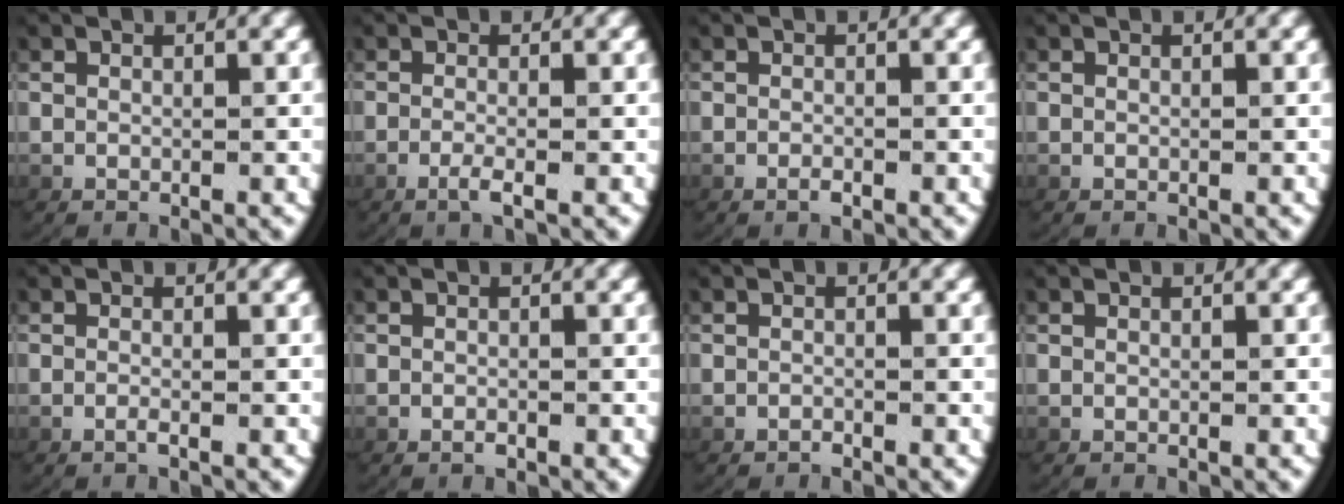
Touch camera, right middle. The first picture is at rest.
{"total": 1.7, "force": [-1.0, 0.4, 1.3], "torque": [-0.041, -0.006, -0.016]}
{"total": 0.9, "force": [-0.7, 0.3, 0.5], "torque": [-0.014, -0.001, -0.012]}
{"total": 0.0}
{"total": 1.0, "force": [-0.8, 0.3, 0.5], "torque": [-0.018, -0.001, -0.013]}
{"total": 0.6, "force": [-0.5, 0.1, 0.3], "torque": [-0.011, 0.000, -0.008]}
{"total": 0.6, "force": [-0.6, -0.2, 0.0], "torque": [-0.006, -0.002, -0.009]}
{"total": 0.0}